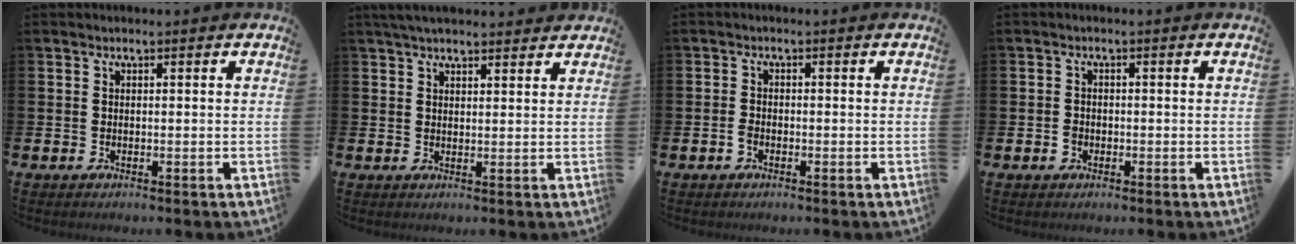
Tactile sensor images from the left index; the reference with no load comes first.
{"total": 3.5, "force": [3.2, 0.7, 1.0], "torque": [-0.022, -0.008, 0.060]}
{"total": 1.5, "force": [-0.8, 0.9, 0.9], "torque": [-0.020, 0.004, -0.016]}
{"total": 1.3, "force": [-0.5, 1.1, 0.4], "torque": [-0.005, 0.004, -0.015]}